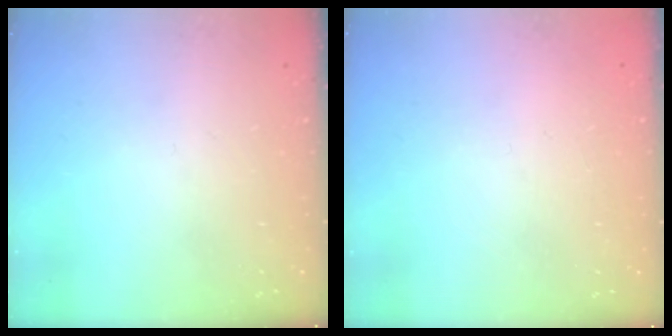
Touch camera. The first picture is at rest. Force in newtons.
{"total": 2.3, "press": 2.3, "slide": 0.1}